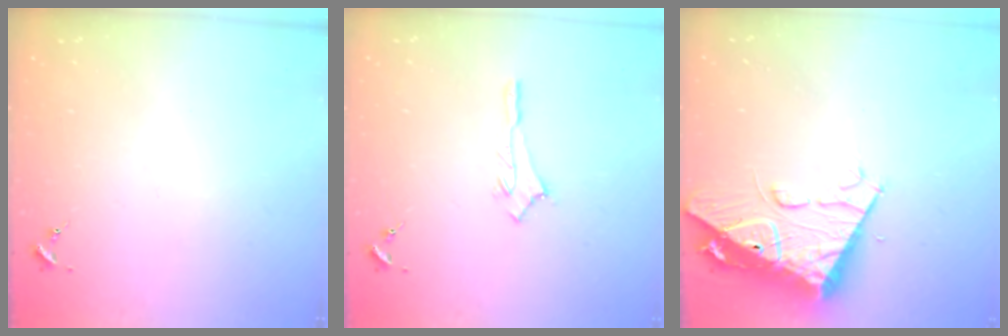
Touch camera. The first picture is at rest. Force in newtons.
{"total": 2.7, "press": 2.7, "slide": 0.2}
{"total": 15.0, "press": 14.9, "slide": 1.8}